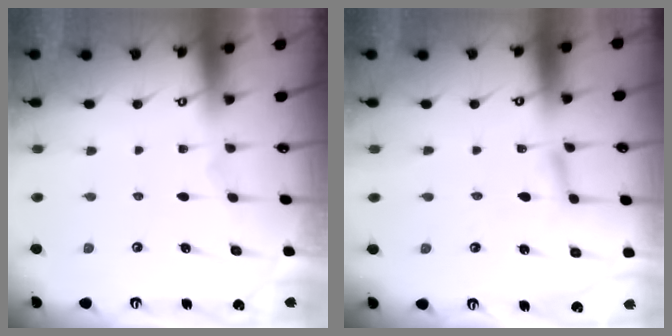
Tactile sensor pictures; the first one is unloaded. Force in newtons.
{"total": 3.0, "press": 3.0, "slide": 0.2}